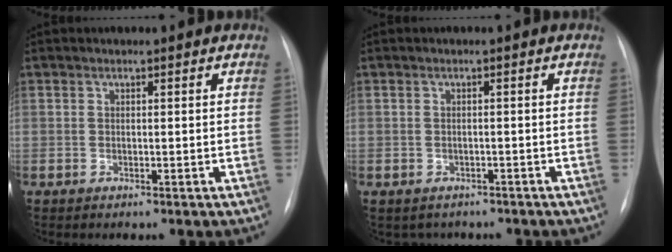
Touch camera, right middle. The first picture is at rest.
{"total": 3.5, "force": [-2.8, 2.0, 0.3], "torque": [-0.005, 0.011, -0.033]}